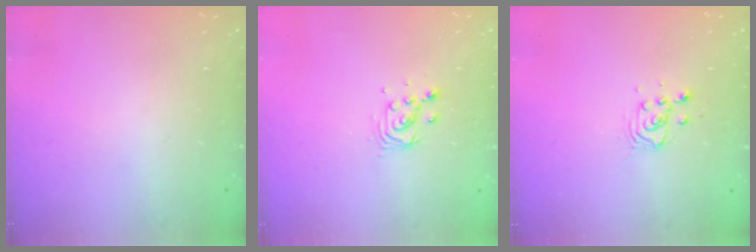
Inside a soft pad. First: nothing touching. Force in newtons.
{"total": 3.8, "press": 3.8, "slide": 0.3}
{"total": 3.6, "press": 3.6, "slide": 0.1}